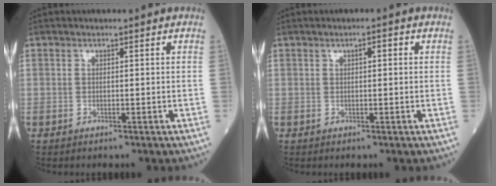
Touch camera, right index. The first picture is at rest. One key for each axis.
{"total": 1.4, "fx": 0.5, "fy": 0.4, "fz": 1.3, "tx": -0.021, "ty": 0.004, "tz": 0.006}